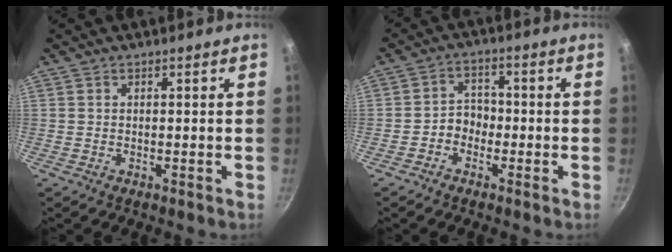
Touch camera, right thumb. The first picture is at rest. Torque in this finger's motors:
{"motor_torque": [0.22, 0.06, 0.34, 0.21, 0.00]}